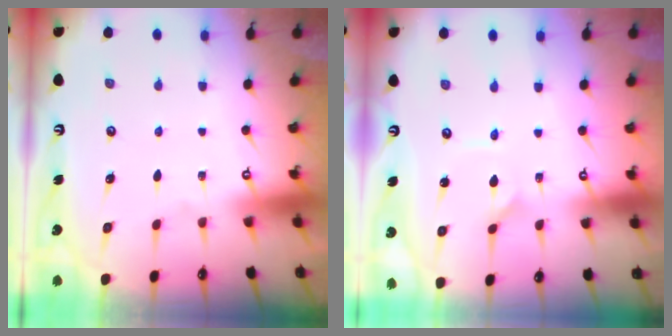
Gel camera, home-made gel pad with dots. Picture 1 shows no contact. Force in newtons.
{"total": 1.0, "press": 1.0, "slide": 0.0}